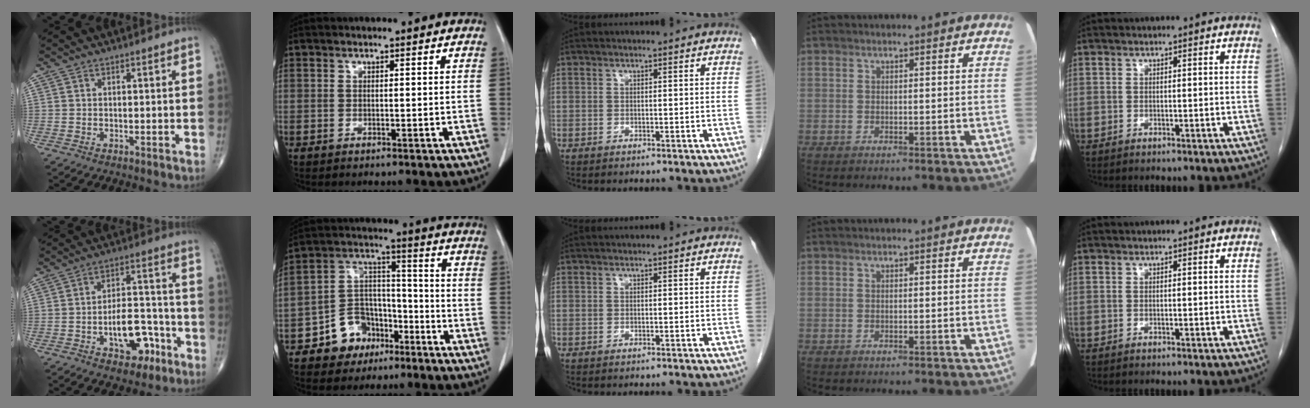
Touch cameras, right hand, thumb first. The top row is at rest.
{"thumb": {"total": 11.2, "force": [-4.7, 6.3, 7.9], "torque": [-0.092, 0.048, -0.066]}, "index": {"total": 9.9, "force": [-5.8, 7.3, 3.3], "torque": [-0.060, 0.030, -0.097]}}